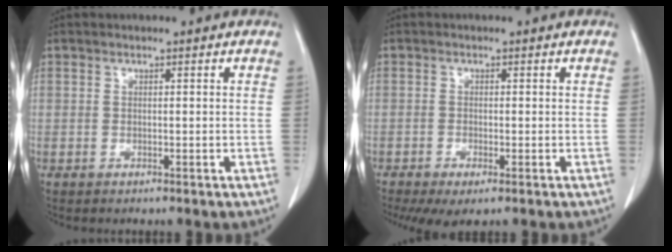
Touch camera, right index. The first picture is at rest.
{"total": 4.0, "force": [-2.2, 1.0, 3.2], "torque": [-0.052, -0.012, -0.035]}